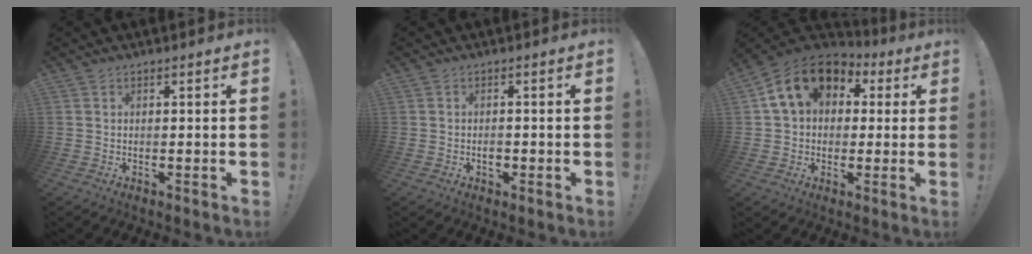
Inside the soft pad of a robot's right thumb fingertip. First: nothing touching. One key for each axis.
{"total": 1.9, "fx": -0.9, "fy": 1.2, "fz": 1.1, "tx": -0.018, "ty": 0.002, "tz": -0.016}
{"total": 15.4, "fx": 5.6, "fy": 11.2, "fz": 8.9, "tx": -0.141, "ty": -0.007, "tz": 0.106}